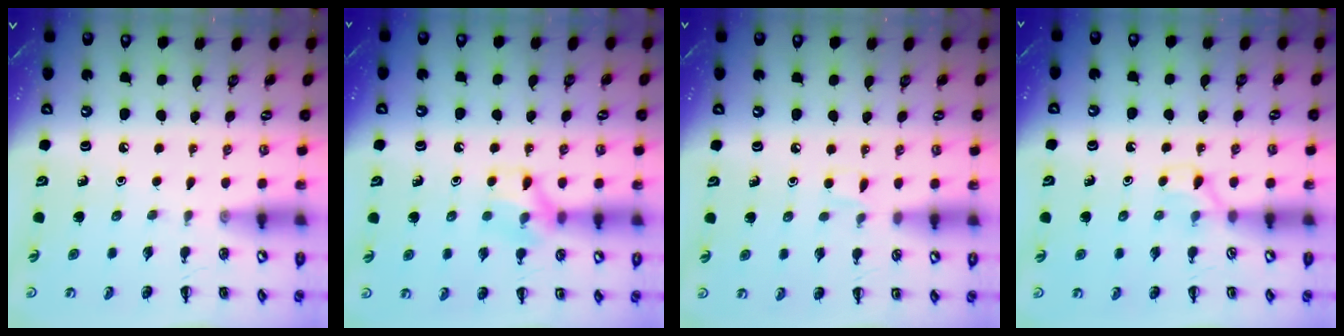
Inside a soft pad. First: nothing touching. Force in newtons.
{"total": 9.6, "press": 9.5, "slide": 1.0}
{"total": 3.5, "press": 3.3, "slide": 1.3}
{"total": 3.4, "press": 3.1, "slide": 1.3}